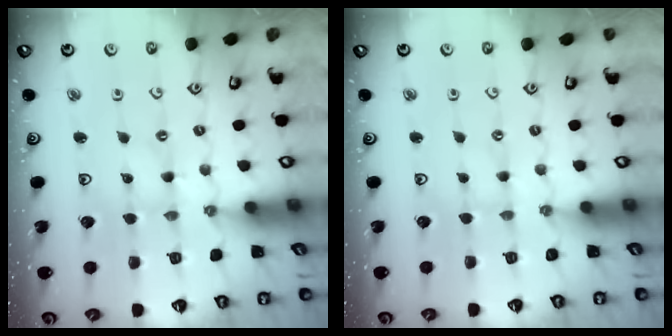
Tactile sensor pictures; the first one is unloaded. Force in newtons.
{"total": 0.8, "press": 0.8, "slide": 0.1}